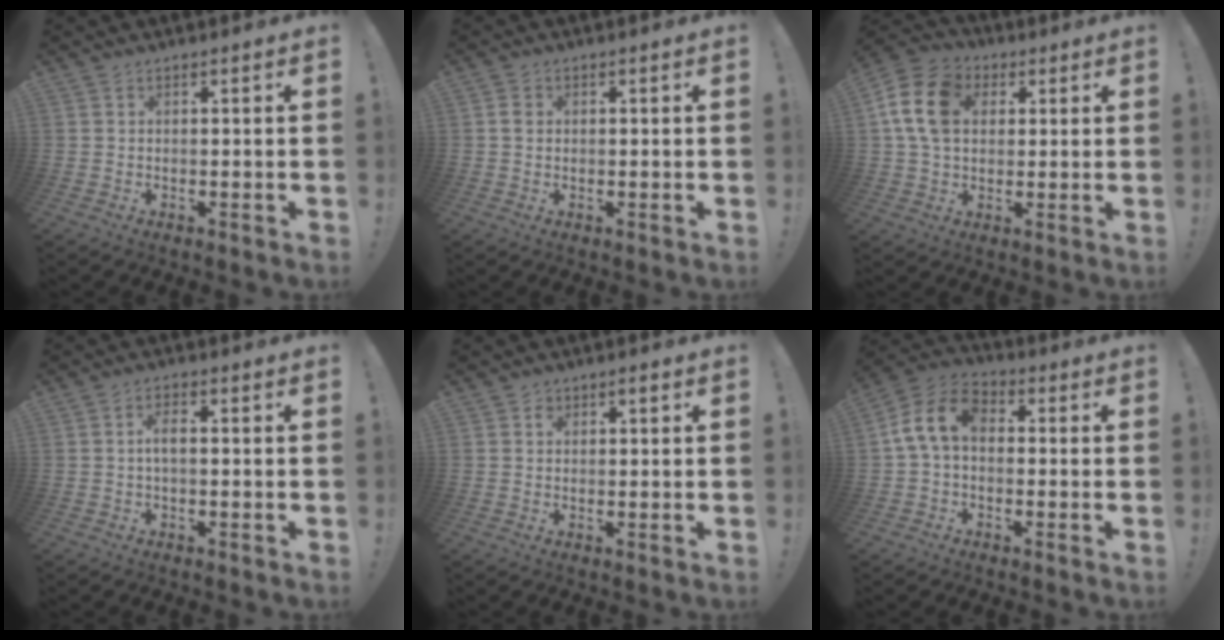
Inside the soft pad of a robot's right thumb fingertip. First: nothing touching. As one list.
[{"total": 1.8, "force": [0.2, 1.5, 0.9], "torque": [-0.009, 0.003, 0.001]}, {"total": 15.1, "force": [3.7, 11.2, 9.5], "torque": [-0.175, 0.004, 0.071]}, {"total": 3.5, "force": [-0.1, 1.2, 3.3], "torque": [-0.076, 0.009, -0.004]}, {"total": 1.3, "force": [0.3, 1.1, 0.7], "torque": [-0.009, 0.003, 0.003]}, {"total": 11.0, "force": [1.1, 7.1, 8.3], "torque": [-0.167, 0.017, 0.022]}]